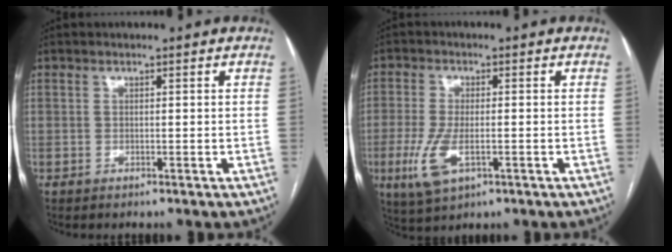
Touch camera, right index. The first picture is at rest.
{"total": 7.1, "force": [-2.3, 2.6, 6.2], "torque": [-0.143, -0.018, -0.036]}